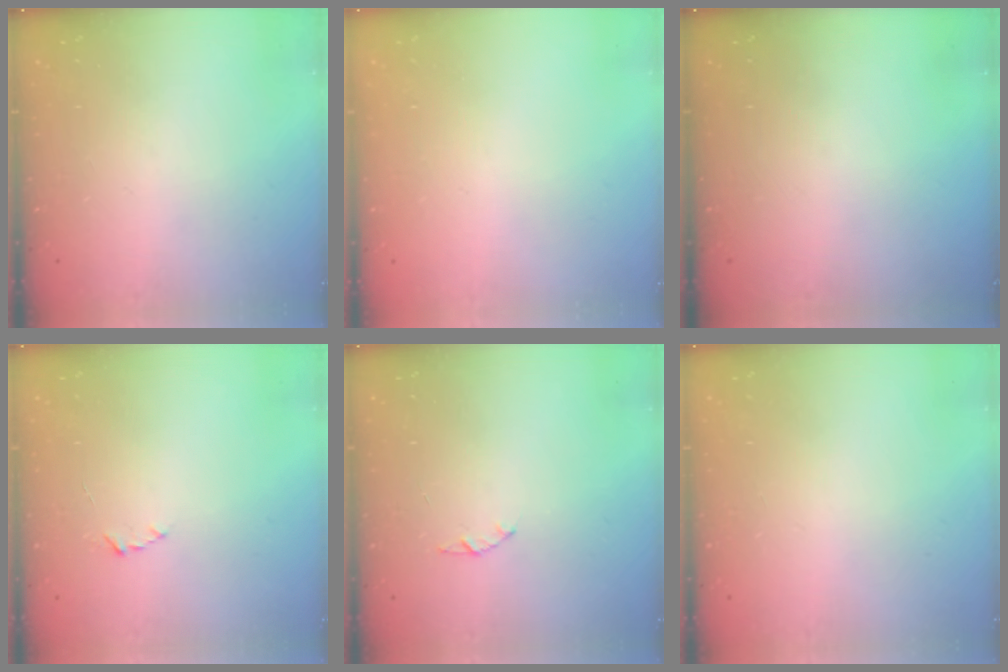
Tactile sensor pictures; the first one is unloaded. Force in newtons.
{"total": 2.4, "press": 2.4, "slide": 0.2}
{"total": 0.0}
{"total": 1.9, "press": 1.9, "slide": 0.2}
{"total": 1.0, "press": 0.9, "slide": 0.3}
{"total": 2.4, "press": 2.4, "slide": 0.2}